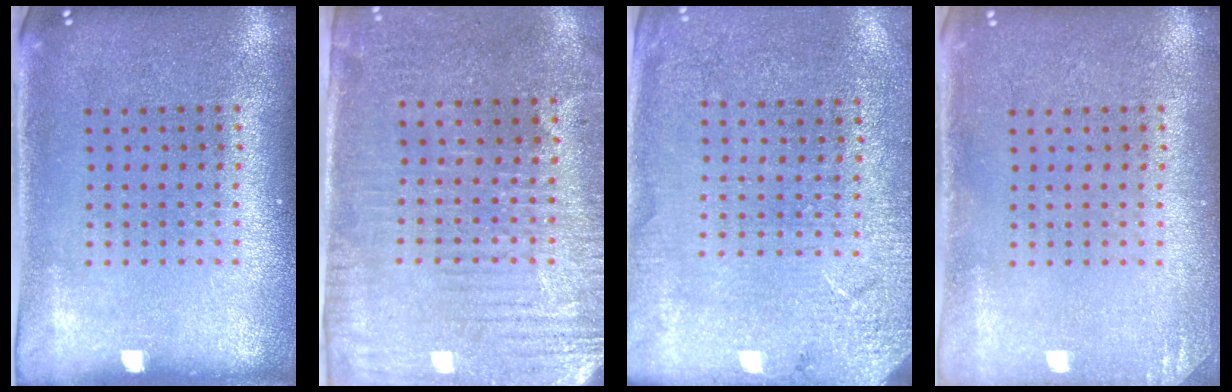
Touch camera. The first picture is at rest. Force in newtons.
{"total": 3.1, "press": 2.7, "slide": 1.5}
{"total": 2.6, "press": 2.5, "slide": 0.5}
{"total": 1.1, "press": 1.1, "slide": 0.1}